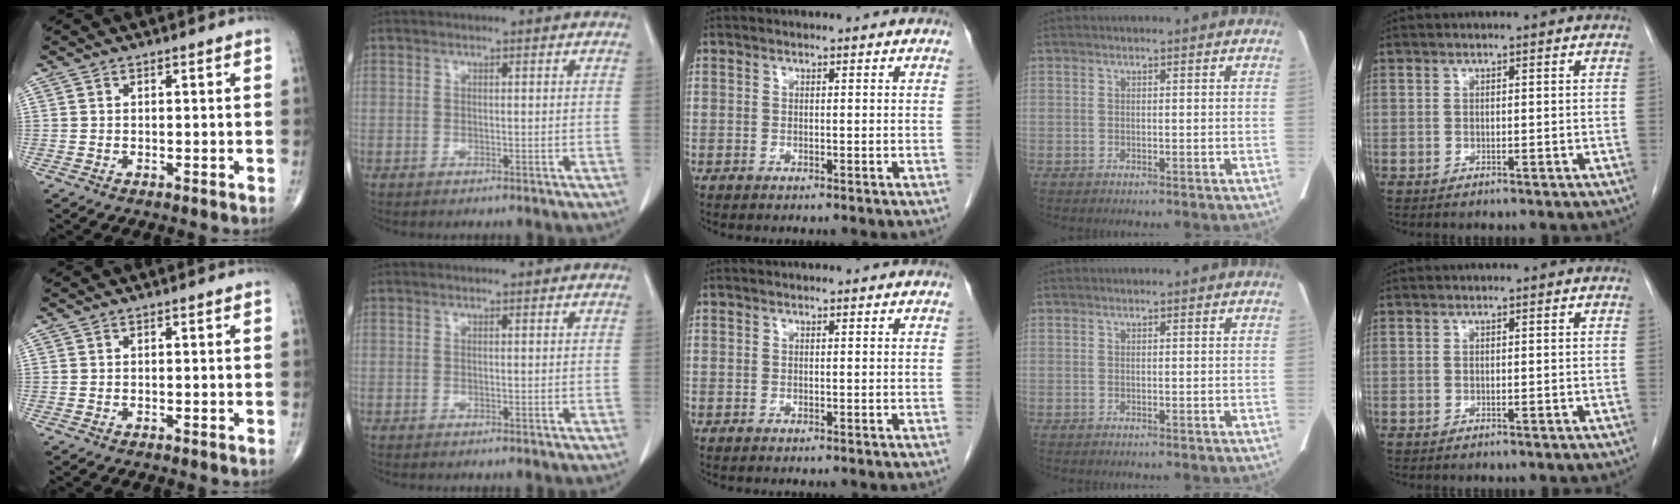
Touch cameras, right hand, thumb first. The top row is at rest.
{}